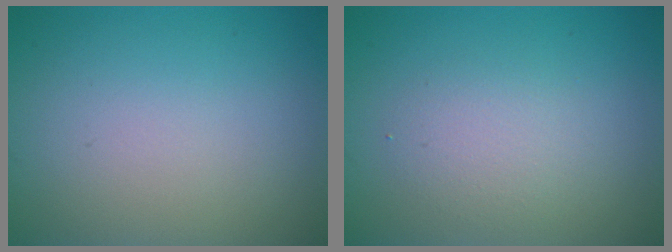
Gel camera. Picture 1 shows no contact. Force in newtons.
{"total": 2.1, "press": 2.1, "slide": 0.0}